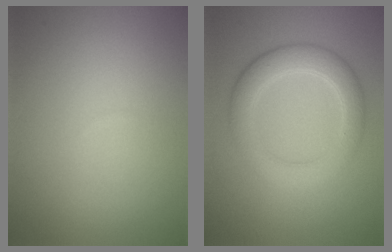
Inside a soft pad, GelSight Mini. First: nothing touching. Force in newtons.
{"total": 4.4, "press": 4.4, "slide": 0.1}